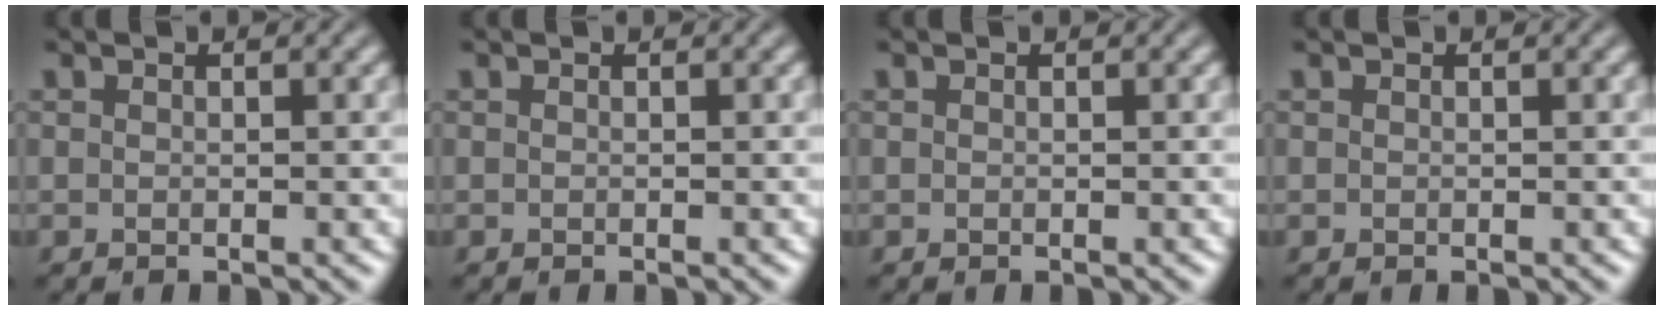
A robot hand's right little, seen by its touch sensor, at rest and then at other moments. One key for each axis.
{"total": 0.0}
{"total": 0.0}
{"total": 0.0}